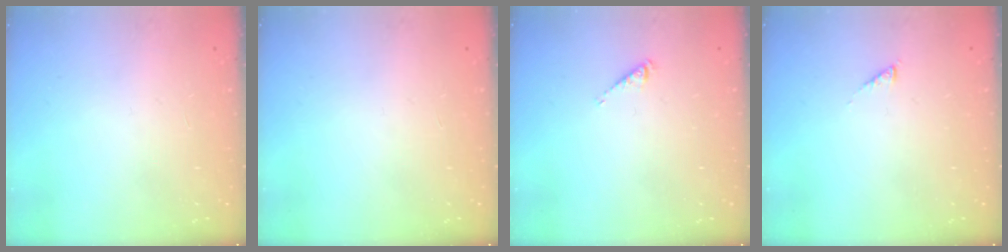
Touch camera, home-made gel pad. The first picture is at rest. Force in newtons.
{"total": 0.0}
{"total": 2.7, "press": 2.6, "slide": 0.5}
{"total": 1.3, "press": 1.3, "slide": 0.3}